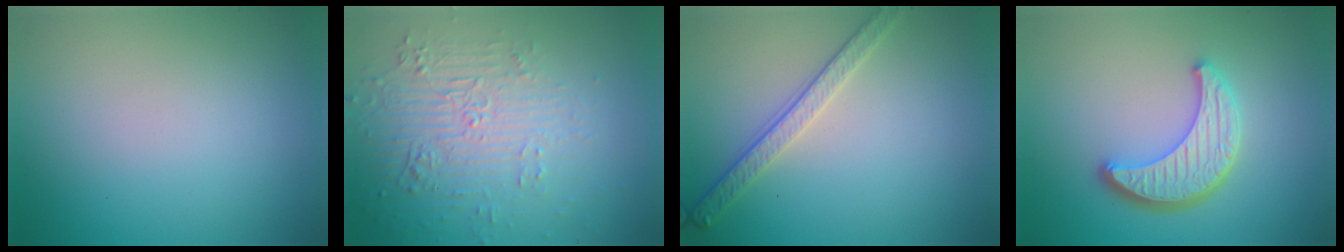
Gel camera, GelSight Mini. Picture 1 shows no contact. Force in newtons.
{"total": 5.7, "press": 3.6, "slide": 4.4}
{"total": 2.8, "press": 2.6, "slide": 1.0}
{"total": 4.5, "press": 3.7, "slide": 2.6}